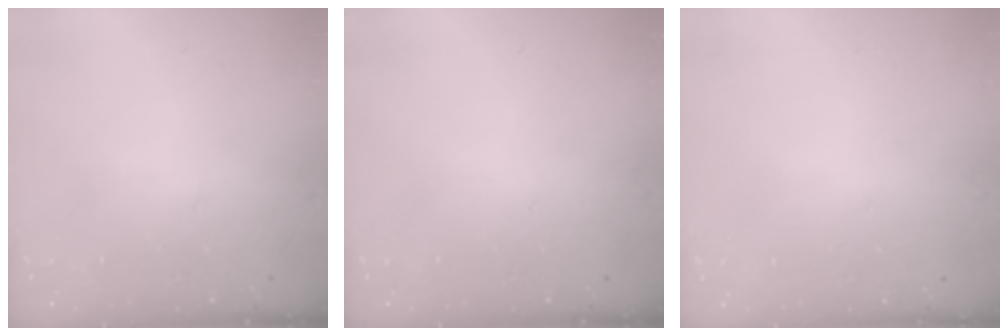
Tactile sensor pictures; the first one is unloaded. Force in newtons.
{"total": 0.0}
{"total": 0.0}